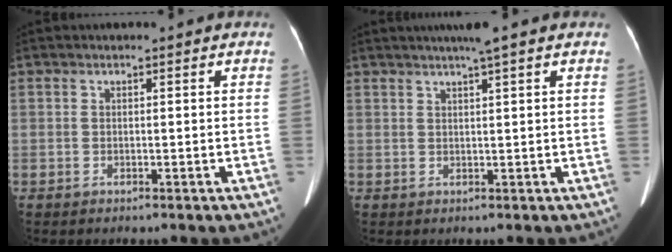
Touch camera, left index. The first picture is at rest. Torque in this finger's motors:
{"motor_torque": [-0.08, -0.12, 0.01, 0.00]}